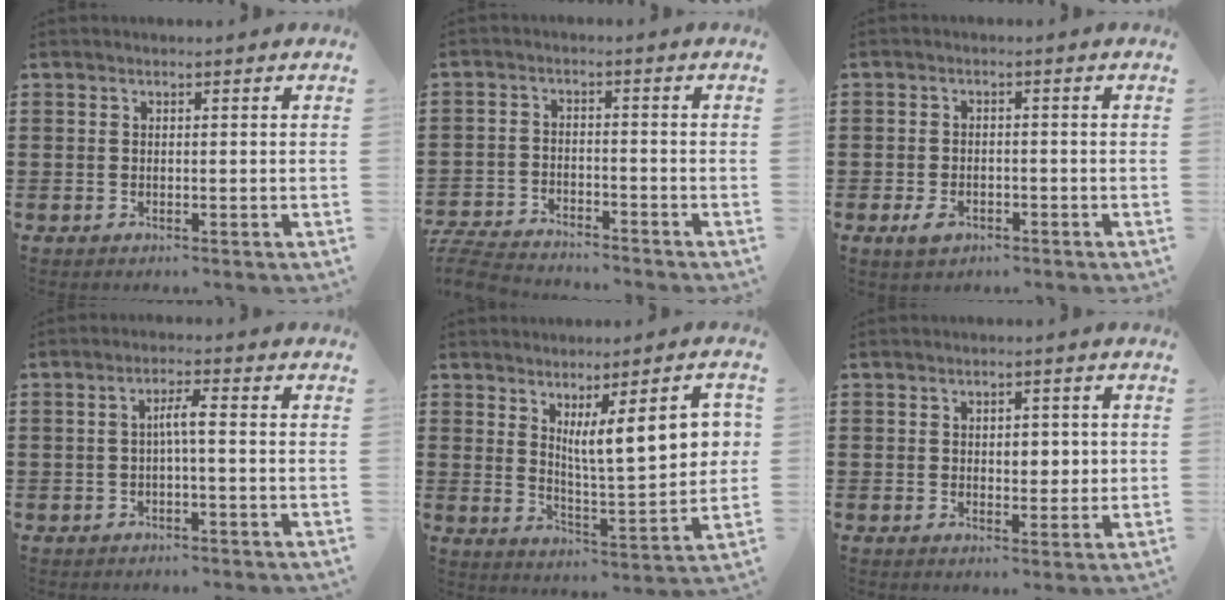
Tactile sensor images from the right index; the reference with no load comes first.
{"total": 5.2, "force": [-5.1, 0.6, 0.7], "torque": [-0.030, -0.001, -0.108]}
{"total": 2.4, "force": [-1.4, 1.3, 1.4], "torque": [-0.033, -0.001, -0.030]}
{"total": 3.1, "force": [-0.3, 0.3, 3.0], "torque": [-0.058, 0.005, -0.010]}
{"total": 10.0, "force": [3.9, 2.2, 9.0], "torque": [-0.149, -0.008, 0.063]}
{"total": 2.8, "force": [0.2, 1.8, 2.1], "torque": [-0.027, 0.003, -0.001]}